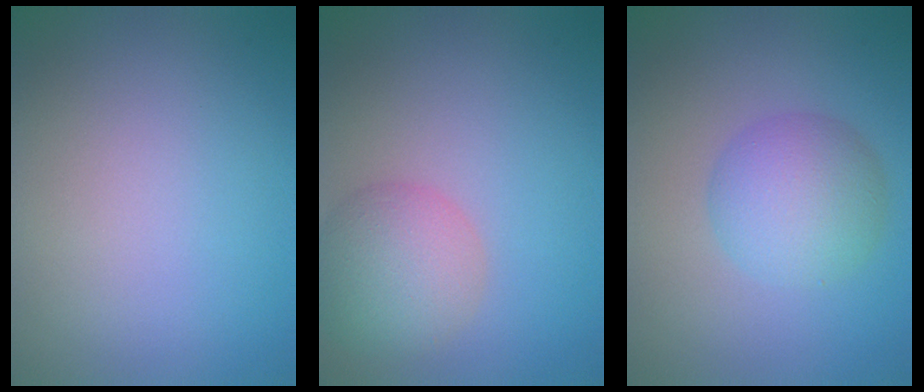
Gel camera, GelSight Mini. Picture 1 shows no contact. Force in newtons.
{"total": 4.9, "press": 4.9, "slide": 0.2}
{"total": 5.0, "press": 5.0, "slide": 0.1}